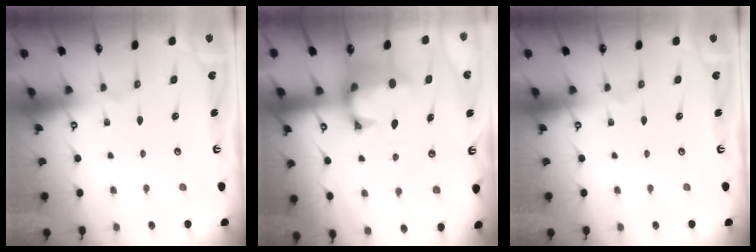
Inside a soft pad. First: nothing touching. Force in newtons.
{"total": 1.5, "press": 1.1, "slide": 1.1}
{"total": 0.0}